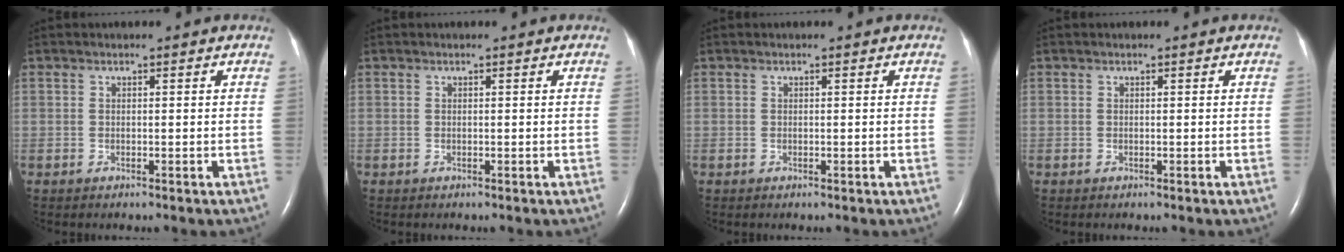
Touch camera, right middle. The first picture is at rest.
{"total": 0.0}
{"total": 0.0}
{"total": 0.0}